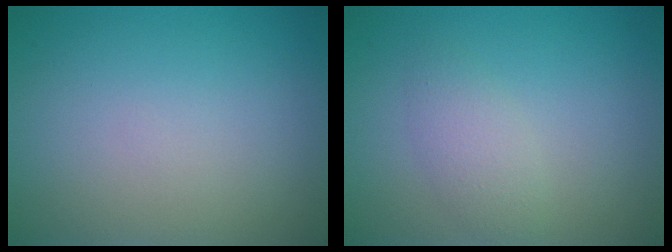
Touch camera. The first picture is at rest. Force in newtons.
{"total": 2.1, "press": 2.1, "slide": 0.2}